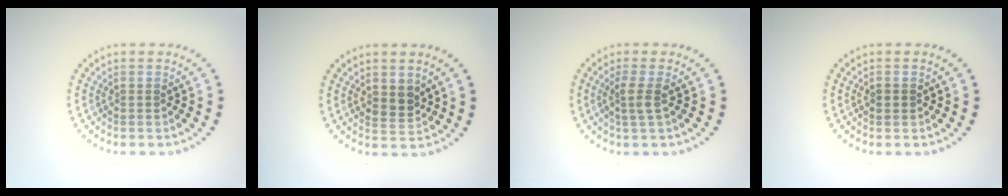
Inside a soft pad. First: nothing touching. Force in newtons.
{"total": 1.9, "press": 1.8, "slide": 0.6}
{"total": 1.8, "press": 1.4, "slide": 1.1}
{"total": 1.0, "press": 1.0, "slide": 0.1}